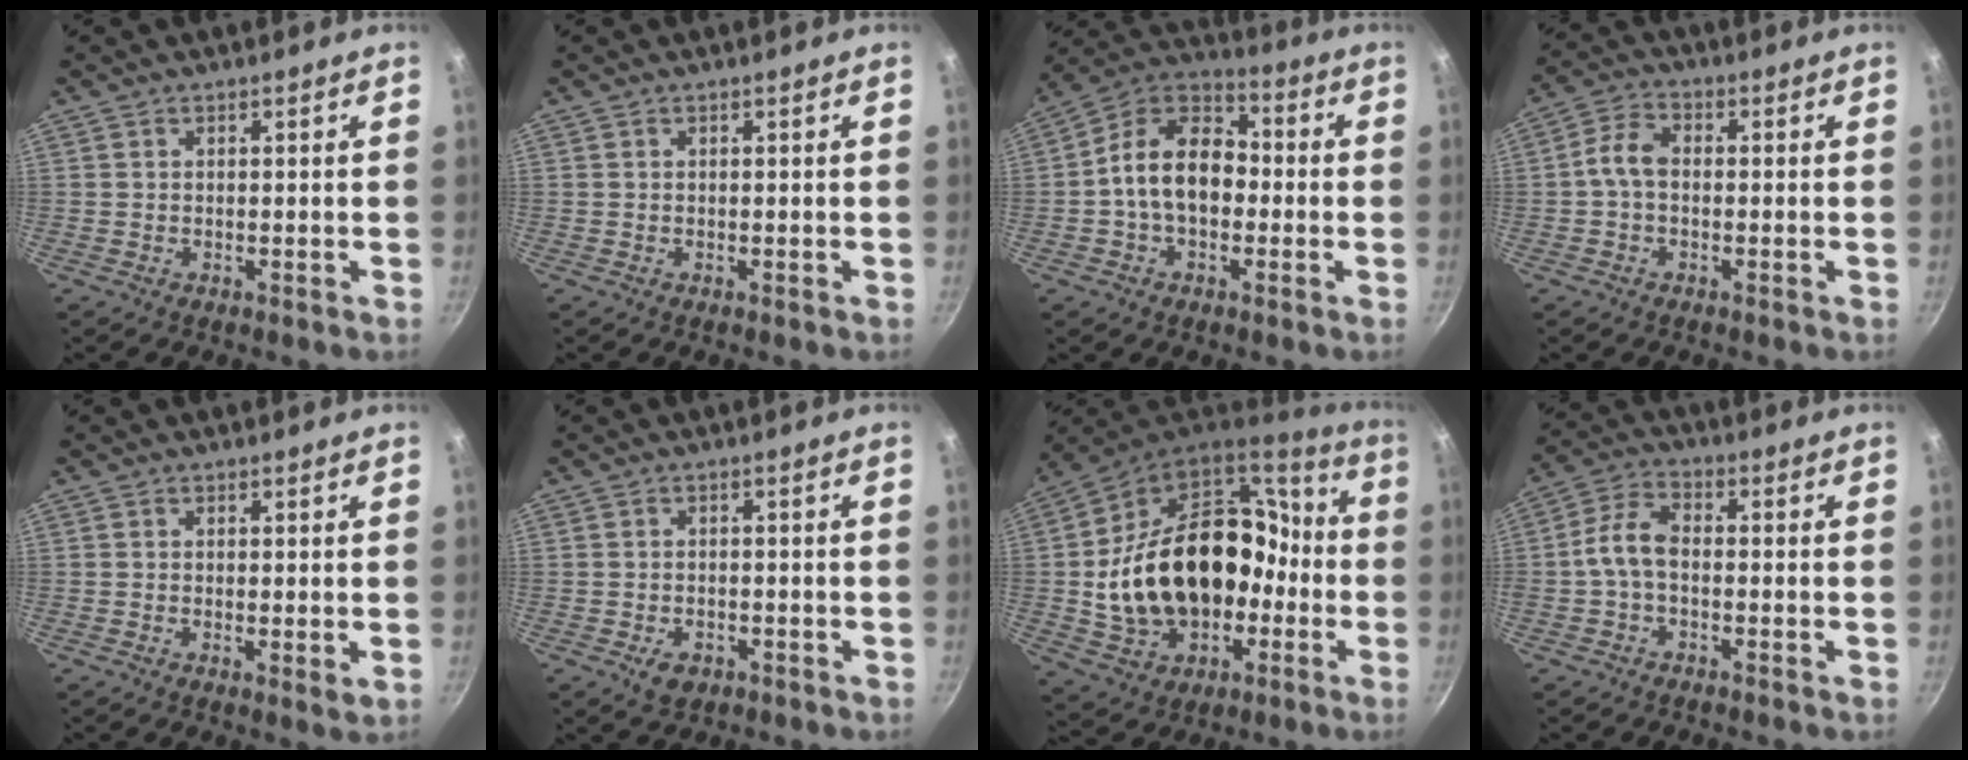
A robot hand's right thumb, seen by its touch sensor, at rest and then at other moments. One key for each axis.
{"total": 0.0}
{"total": 13.7, "fx": -1.4, "fy": 9.4, "fz": 9.8, "tx": -0.130, "ty": 0.044, "tz": -0.044}
{"total": 5.4, "fx": -0.5, "fy": 3.6, "fz": 4.0, "tx": -0.078, "ty": 0.025, "tz": -0.021}
{"total": 1.9, "fx": 0.2, "fy": 0.5, "fz": 1.8, "tx": -0.029, "ty": -0.011, "tz": 0.000}
{"total": 3.6, "fx": -1.6, "fy": 2.4, "fz": 2.2, "tx": -0.035, "ty": 0.009, "tz": -0.019}
{"total": 28.6, "fx": -3.5, "fy": 20.2, "fz": 19.9, "tx": -0.312, "ty": 0.077, "tz": -0.035}
{"total": 6.6, "fx": -1.2, "fy": 3.8, "fz": 5.3, "tx": -0.108, "ty": 0.032, "tz": -0.033}